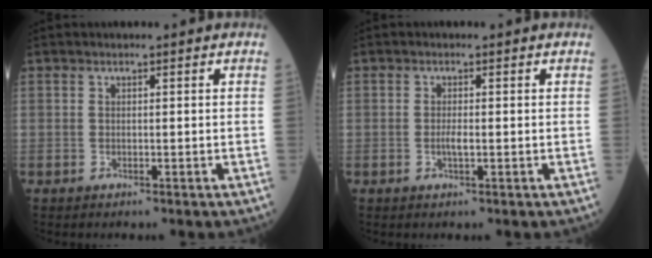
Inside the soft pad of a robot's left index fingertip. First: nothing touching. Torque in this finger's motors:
{"motor_torque": [0.38, 0.18, 0.01, 0.01]}